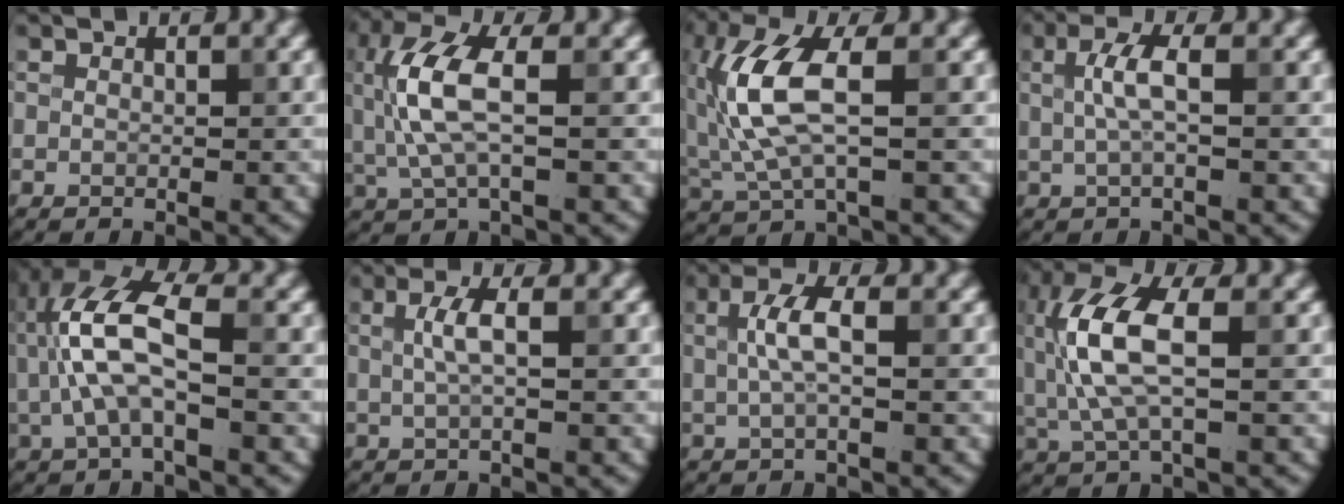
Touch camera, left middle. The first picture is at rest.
{"total": 5.8, "force": [0.3, 2.0, 5.4], "torque": [-0.134, 0.006, 0.004]}
{"total": 7.2, "force": [0.7, 2.9, 6.5], "torque": [-0.160, 0.005, 0.012]}
{"total": 2.8, "force": [0.4, 0.7, 2.7], "torque": [-0.056, 0.005, 0.006]}
{"total": 7.4, "force": [0.4, 3.0, 6.7], "torque": [-0.150, 0.017, -0.001]}
{"total": 2.3, "force": [0.4, 0.5, 2.2], "torque": [-0.047, 0.004, 0.006]}
{"total": 3.2, "force": [0.4, 0.9, 3.0], "torque": [-0.063, 0.006, 0.006]}
{"total": 7.3, "force": [0.6, 2.8, 6.8], "torque": [-0.163, 0.012, 0.006]}